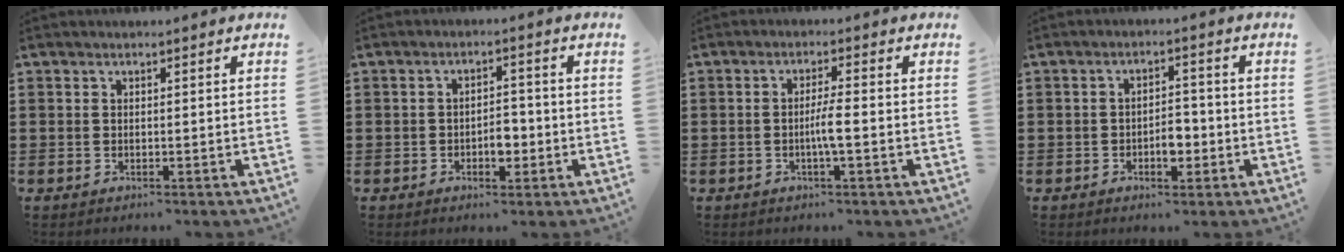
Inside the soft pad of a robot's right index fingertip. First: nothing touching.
{"total": 3.7, "force": [-1.1, 2.0, 2.9], "torque": [-0.046, 0.001, -0.023]}
{"total": 3.2, "force": [-0.8, 0.1, 3.1], "torque": [-0.057, -0.002, -0.016]}
{"total": 3.9, "force": [-1.4, 2.1, 3.0], "torque": [-0.054, 0.005, -0.025]}